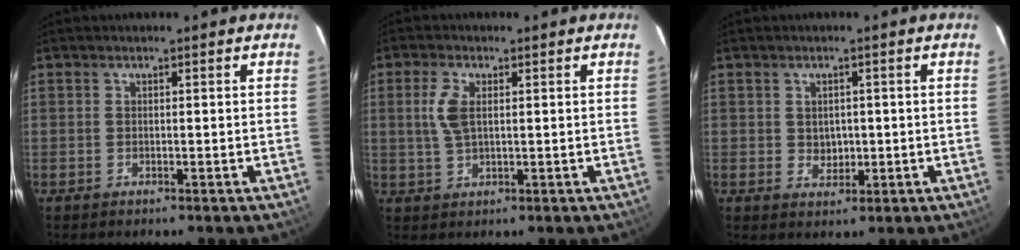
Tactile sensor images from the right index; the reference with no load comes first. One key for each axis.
{"total": 5.1, "fx": 1.0, "fy": 2.5, "fz": 4.4, "tx": -0.094, "ty": 0.004, "tz": 0.023}
{"total": 3.0, "fx": 0.0, "fy": 2.7, "fz": 1.4, "tx": -0.019, "ty": 0.000, "tz": 0.006}